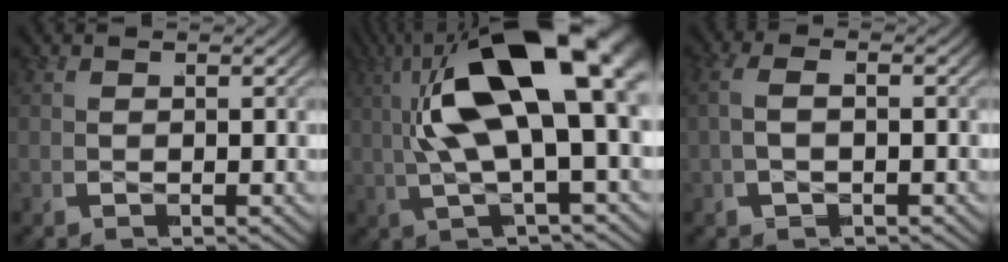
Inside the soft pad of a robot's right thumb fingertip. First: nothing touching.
{"total": 14.8, "force": [2.1, 6.4, 13.2], "torque": [-0.258, 0.011, 0.036]}
{"total": 2.2, "force": [-0.3, 1.1, 1.9], "torque": [-0.039, 0.018, -0.015]}